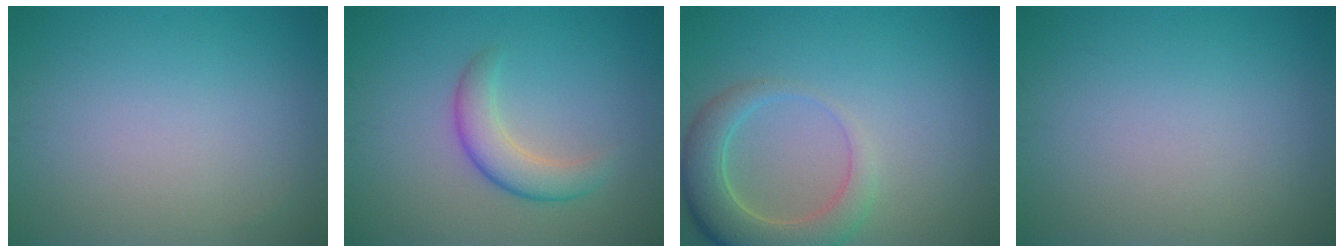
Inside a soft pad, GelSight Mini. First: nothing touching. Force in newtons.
{"total": 3.4, "press": 3.3, "slide": 0.2}
{"total": 5.2, "press": 5.1, "slide": 0.7}
{"total": 0.0}